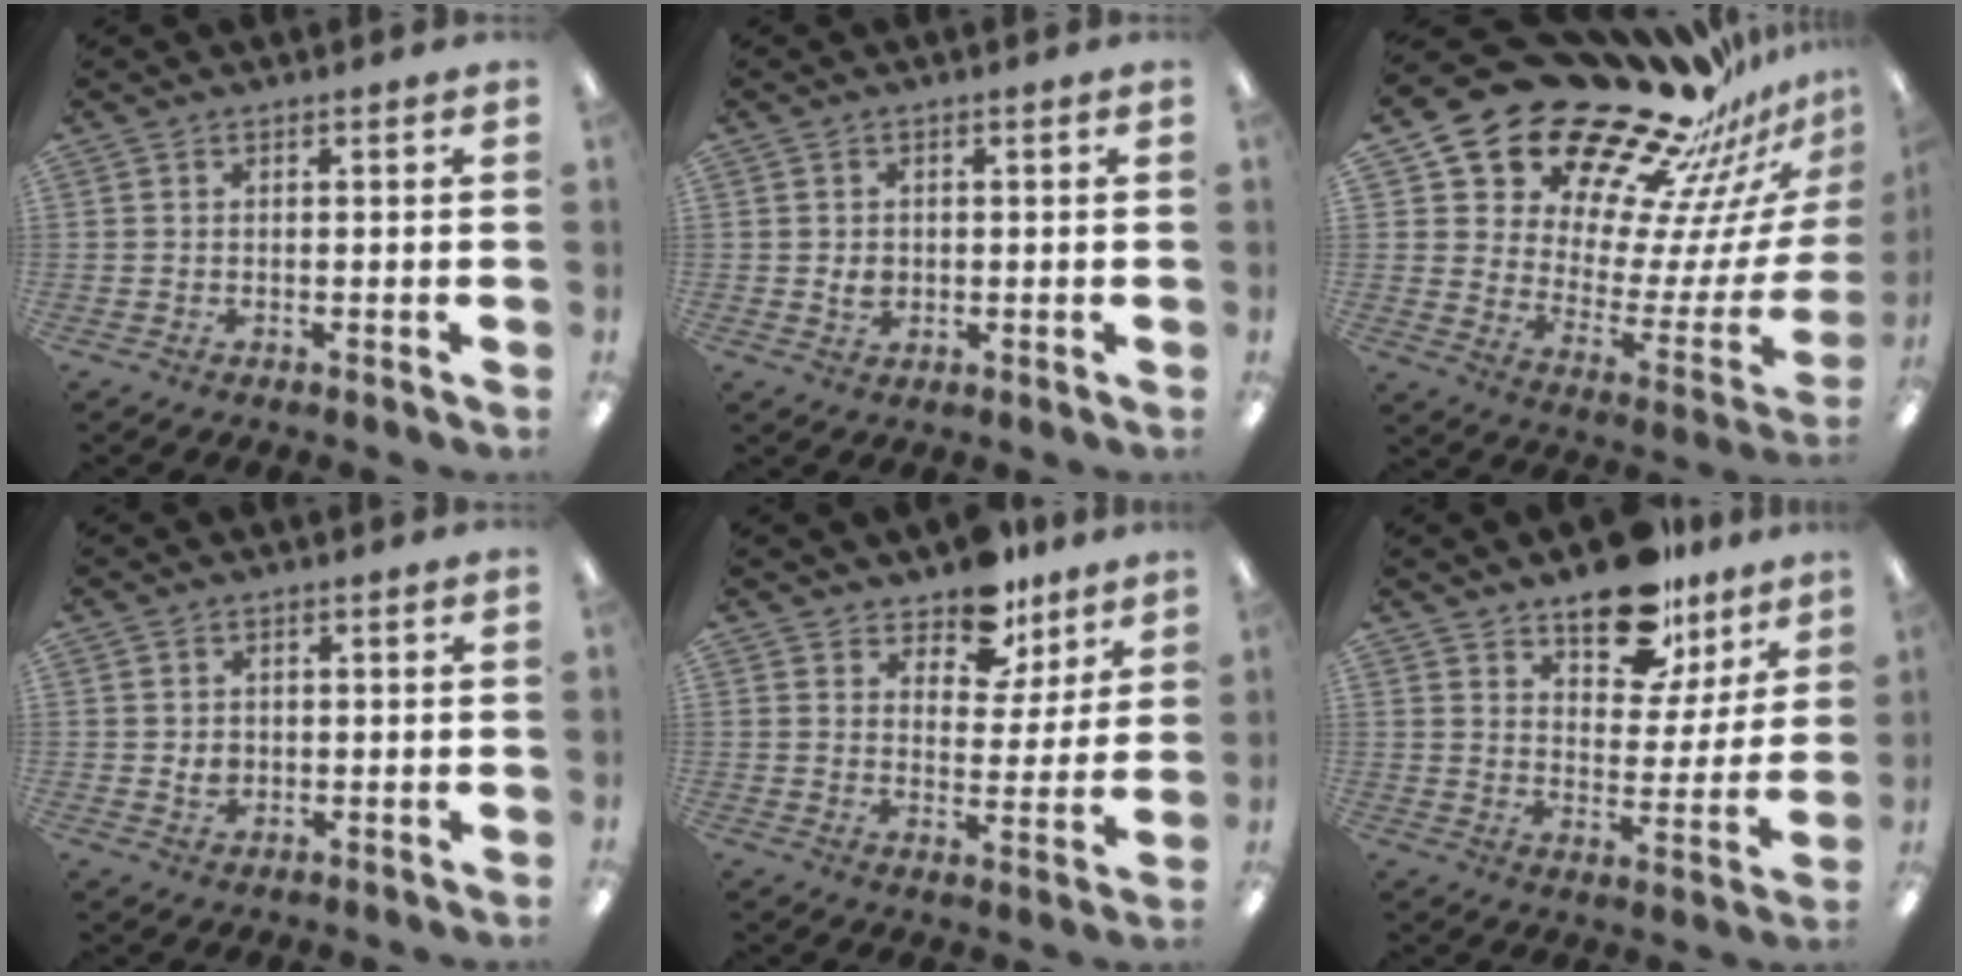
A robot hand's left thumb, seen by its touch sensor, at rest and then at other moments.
{"total": 2.6, "force": [0.1, 2.3, 1.4], "torque": [-0.019, 0.001, -0.002]}
{"total": 25.5, "force": [21.7, 10.2, 8.8], "torque": [-0.131, -0.184, 0.388]}
{"total": 2.6, "force": [0.2, 2.3, 1.2], "torque": [-0.017, 0.000, 0.002]}
{"total": 10.0, "force": [8.2, 5.1, 2.8], "torque": [-0.045, -0.056, 0.151]}
{"total": 15.0, "force": [11.5, 7.3, 6.2], "torque": [-0.083, -0.073, 0.206]}